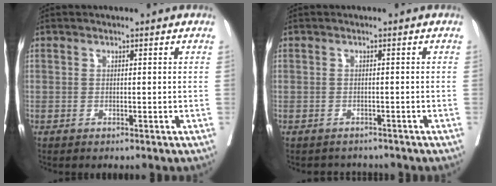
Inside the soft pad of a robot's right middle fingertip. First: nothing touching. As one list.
[{"total": 2.7, "force": [-2.4, 1.0, -0.3], "torque": [0.007, 0.001, -0.037]}]